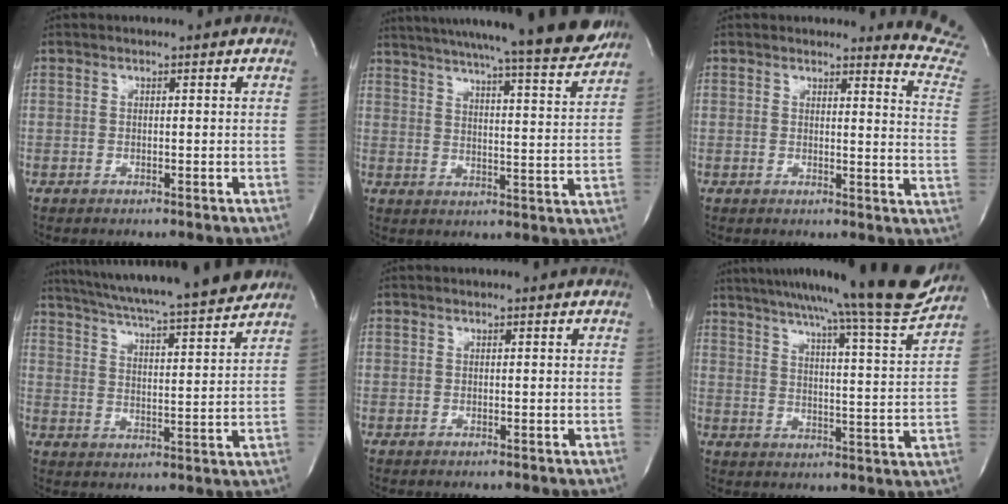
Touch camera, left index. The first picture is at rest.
{"total": 23.1, "force": [20.8, 0.3, 10.1], "torque": [-0.159, -0.042, 0.271]}
{"total": 8.8, "force": [8.8, -0.9, -0.2], "torque": [0.008, -0.133, 0.062]}
{"total": 20.8, "force": [18.5, 0.1, 9.4], "torque": [-0.158, -0.013, 0.264]}
{"total": 0.0}
{"total": 21.2, "force": [18.5, -1.3, 10.4], "torque": [-0.160, -0.043, 0.247]}